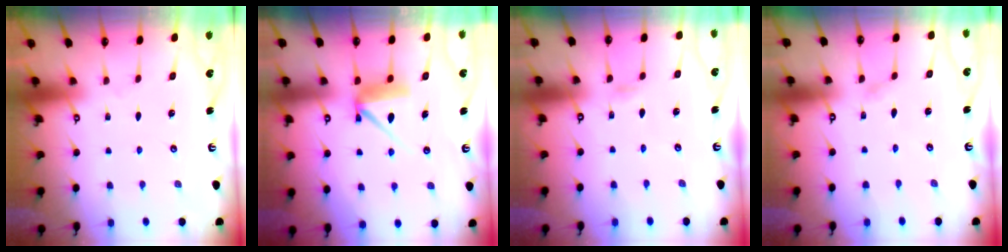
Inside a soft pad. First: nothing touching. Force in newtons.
{"total": 8.1, "press": 8.1, "slide": 0.1}
{"total": 4.6, "press": 4.6, "slide": 0.5}
{"total": 1.8, "press": 1.8, "slide": 0.2}